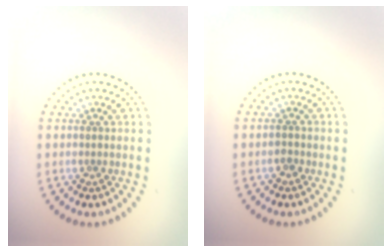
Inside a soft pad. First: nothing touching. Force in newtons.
{"total": 0.8, "press": 0.7, "slide": 0.3}